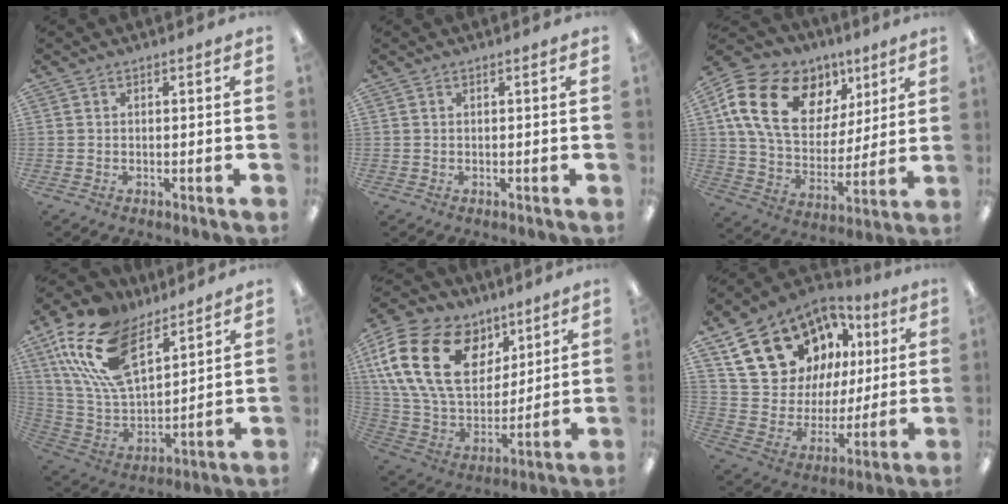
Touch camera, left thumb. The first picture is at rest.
{"total": 0.0}
{"total": 21.7, "force": [8.9, 15.1, 12.7], "torque": [-0.224, -0.015, 0.164]}
{"total": 21.6, "force": [12.1, 11.4, 13.8], "torque": [-0.299, -0.049, 0.220]}
{"total": 23.8, "force": [9.7, 16.1, 14.6], "torque": [-0.299, -0.030, 0.173]}
{"total": 20.9, "force": [11.4, 14.5, 9.9], "torque": [-0.178, -0.042, 0.222]}